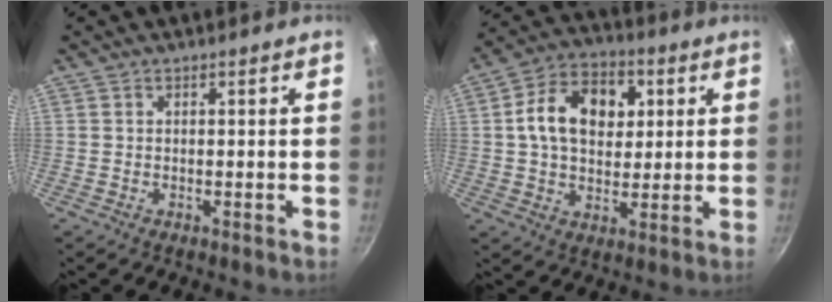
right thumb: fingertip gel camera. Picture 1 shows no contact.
{"total": 14.6, "force": [3.1, 10.0, 10.1], "torque": [-0.143, 0.008, 0.045]}